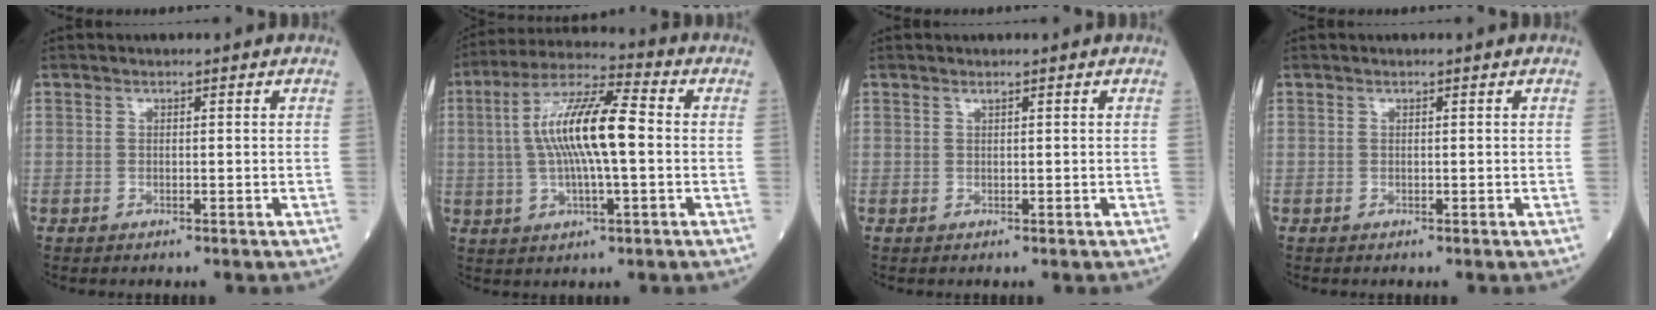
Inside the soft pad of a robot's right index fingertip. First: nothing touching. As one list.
[{"total": 12.8, "force": [0.4, 2.3, 12.6], "torque": [-0.243, 0.018, 0.003]}, {"total": 0.0}, {"total": 0.0}]